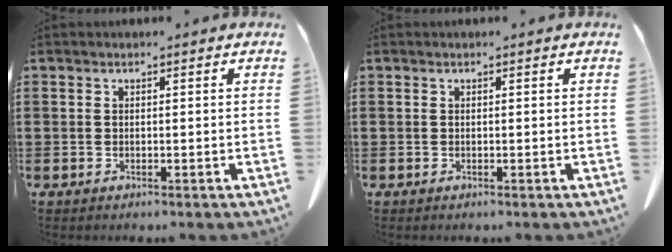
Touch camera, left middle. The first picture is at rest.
{"total": 0.0}